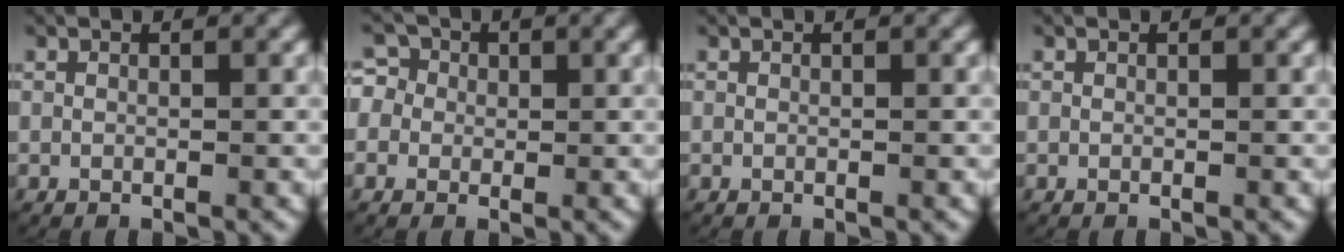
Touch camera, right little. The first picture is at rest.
{"total": 5.3, "force": [0.6, 5.0, 1.6], "torque": [-0.033, 0.004, -0.002]}
{"total": 0.0}
{"total": 0.0}